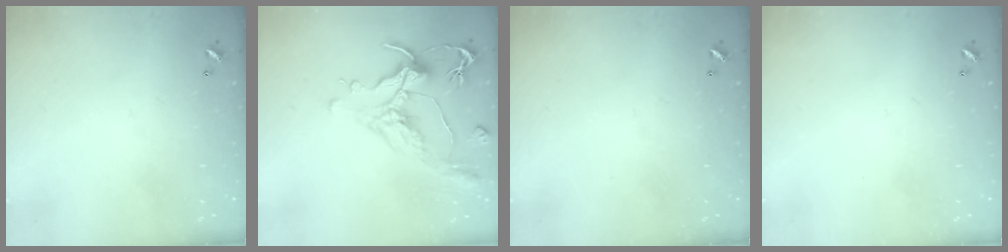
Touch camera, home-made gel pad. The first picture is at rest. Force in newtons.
{"total": 1.1, "press": 0.0, "slide": 1.1}
{"total": 0.0}
{"total": 0.0}